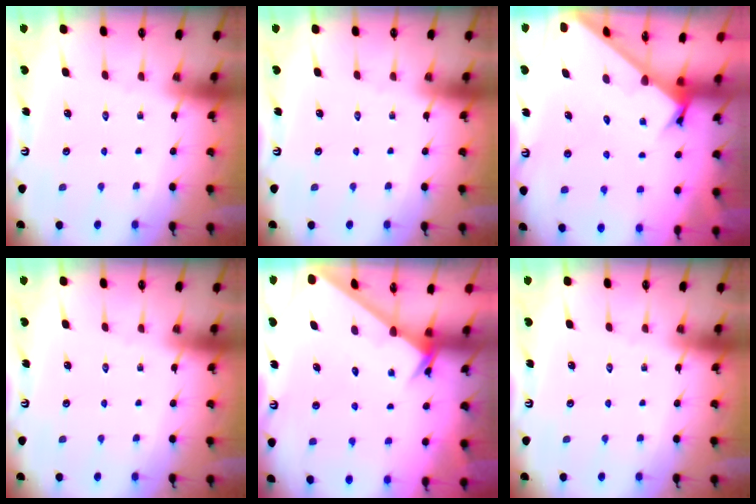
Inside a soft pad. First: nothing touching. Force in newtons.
{"total": 0.0}
{"total": 2.4, "press": 2.4, "slide": 0.2}
{"total": 0.0}
{"total": 2.6, "press": 2.6, "slide": 0.1}
{"total": 0.0}